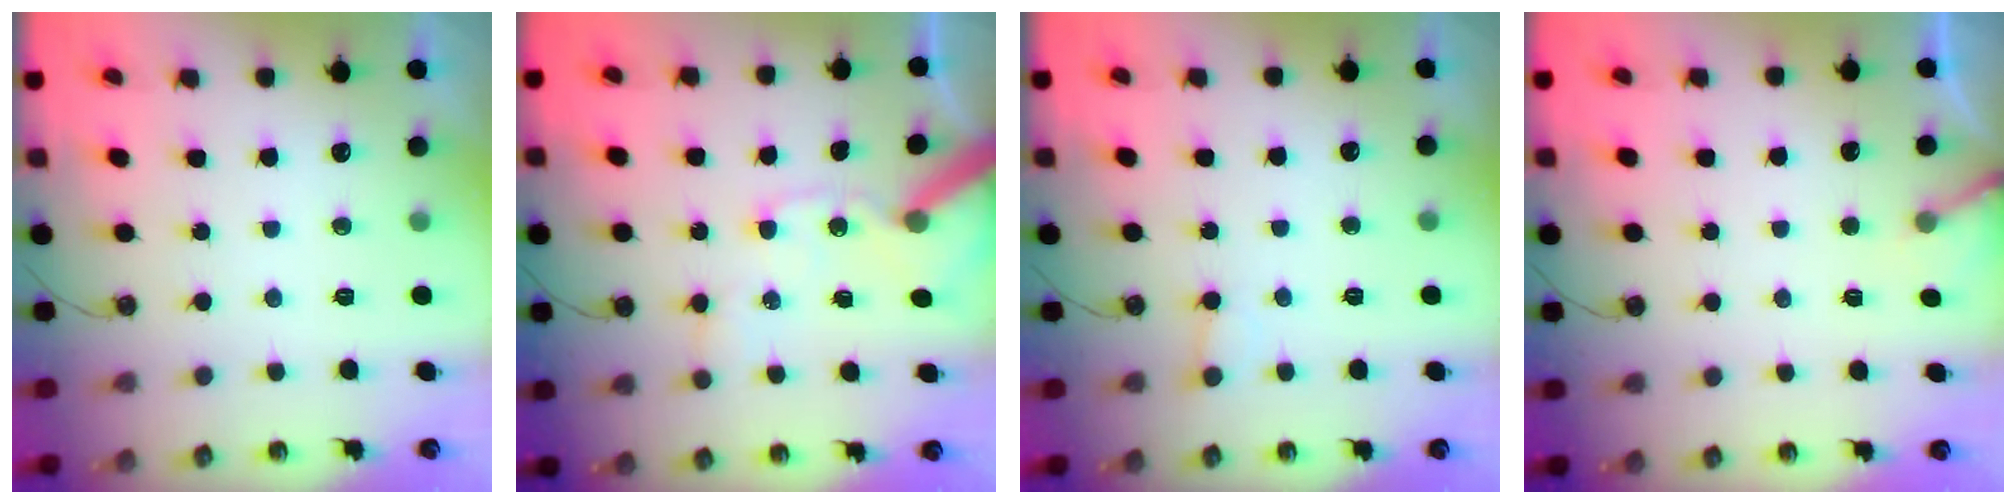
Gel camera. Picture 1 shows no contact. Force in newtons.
{"total": 12.6, "press": 12.4, "slide": 1.8}
{"total": 3.7, "press": 3.7, "slide": 0.3}
{"total": 4.8, "press": 4.7, "slide": 0.3}